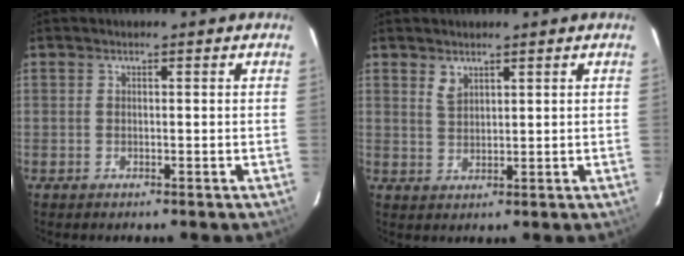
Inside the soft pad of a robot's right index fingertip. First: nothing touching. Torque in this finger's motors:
{"motor_torque": [-0.04, 0.09, 0.03, 0.03]}